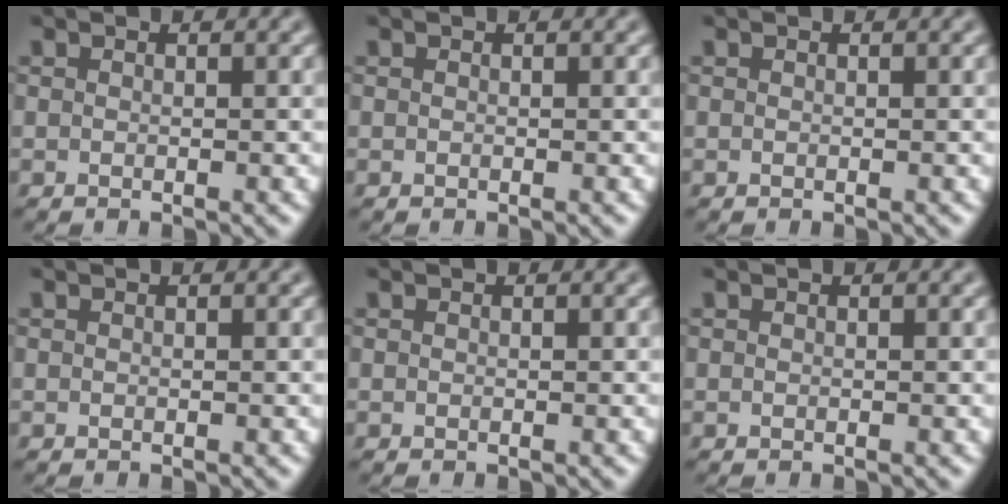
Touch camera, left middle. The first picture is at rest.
{"total": 0.0}
{"total": 0.0}
{"total": 0.0}
{"total": 0.0}
{"total": 0.0}